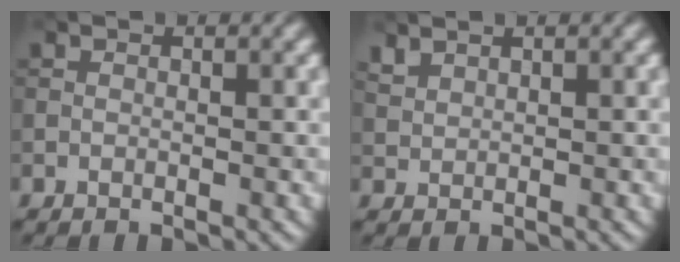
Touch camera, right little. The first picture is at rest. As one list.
[{"total": 1.3, "force": [1.2, 0.4, 0.3], "torque": [-0.013, 0.003, 0.031]}]